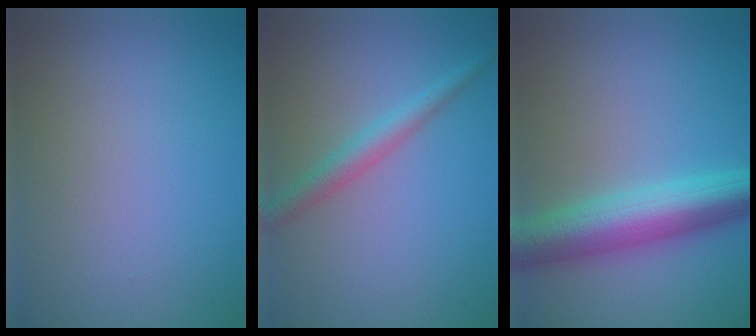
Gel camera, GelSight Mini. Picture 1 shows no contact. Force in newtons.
{"total": 2.6, "press": 2.5, "slide": 0.1}
{"total": 7.3, "press": 7.3, "slide": 0.1}